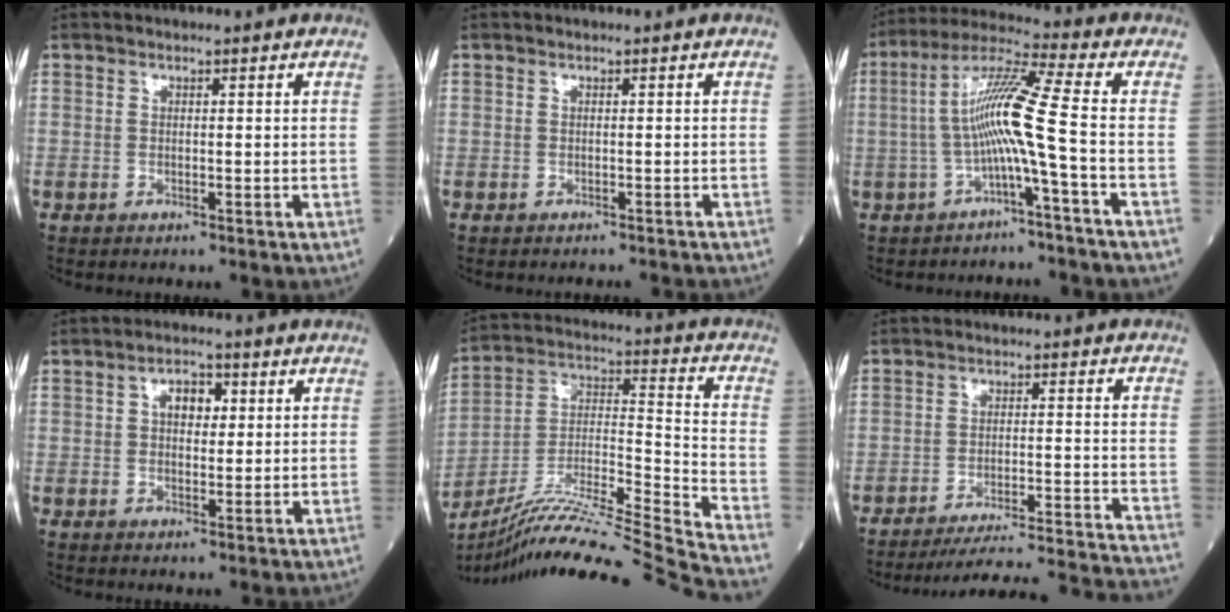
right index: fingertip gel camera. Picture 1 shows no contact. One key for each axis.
{"total": 2.8, "fx": -2.7, "fy": 0.2, "fz": 0.6, "tx": -0.009, "ty": -0.011, "tz": -0.030}
{"total": 9.3, "fx": -1.9, "fy": -1.6, "fz": 9.0, "tx": -0.176, "ty": 0.026, "tz": -0.035}
{"total": 4.1, "fx": 1.2, "fy": 2.4, "fz": 3.2, "tx": -0.053, "ty": 0.011, "tz": 0.018}
{"total": 25.8, "fx": -22.8, "fy": -2.5, "fz": 11.9, "tx": -0.197, "ty": -0.026, "tz": -0.377}
{"total": 21.1, "fx": -20.2, "fy": -2.4, "fz": 5.3, "tx": -0.044, "ty": -0.031, "tz": -0.272}